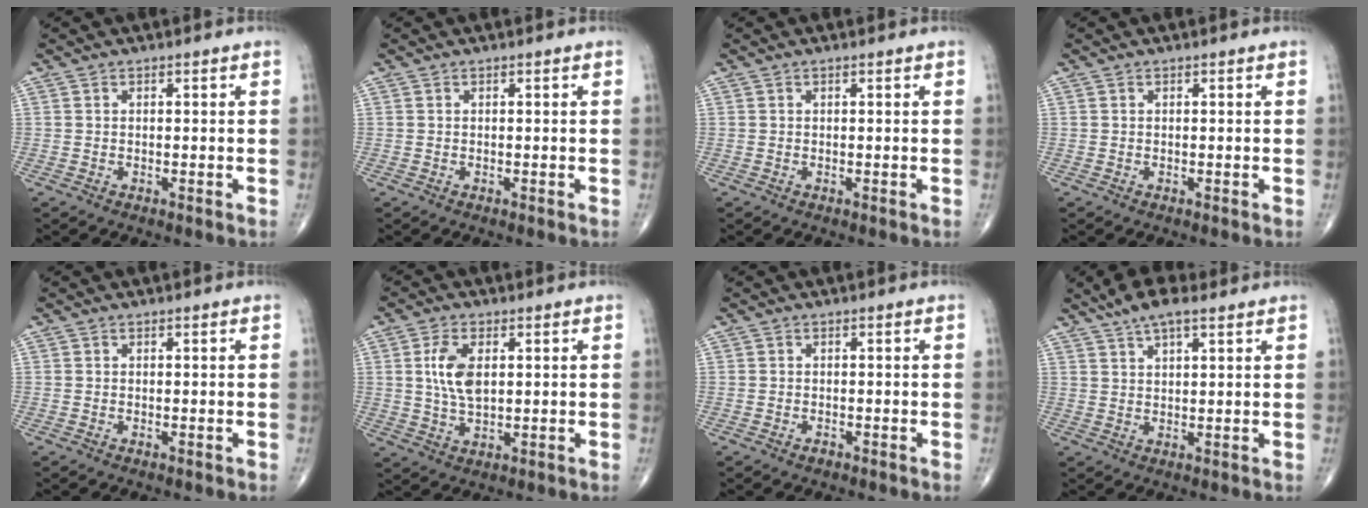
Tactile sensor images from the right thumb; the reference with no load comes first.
{"total": 0.0}
{"total": 0.0}
{"total": 0.0}
{"total": 0.0}
{"total": 7.3, "force": [1.5, 3.8, 6.0], "torque": [-0.118, -0.006, 0.031]}
{"total": 0.6, "force": [-0.5, 0.3, 0.2], "torque": [-0.002, 0.002, -0.008]}
{"total": 6.7, "force": [4.7, 2.0, 4.3], "torque": [-0.075, -0.002, 0.084]}